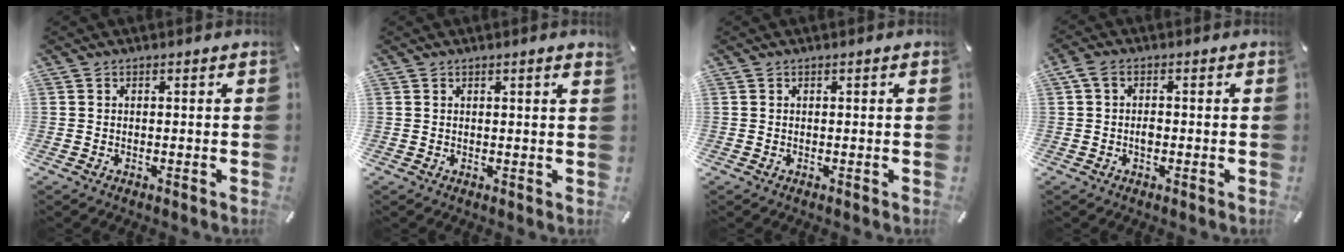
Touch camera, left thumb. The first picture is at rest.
{"total": 1.0, "force": [0.6, 0.0, 0.9], "torque": [-0.016, -0.001, 0.010]}
{"total": 0.0}
{"total": 2.8, "force": [-0.2, 1.8, 2.1], "torque": [-0.041, 0.005, -0.004]}